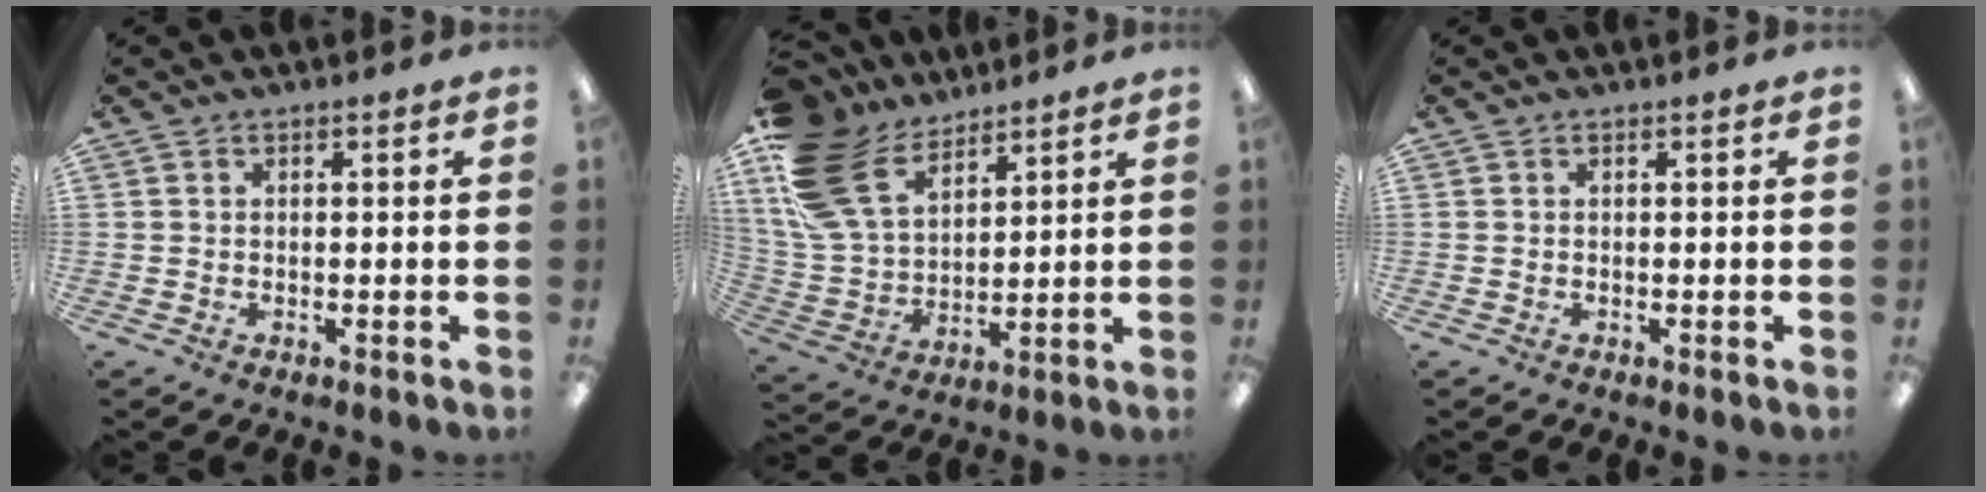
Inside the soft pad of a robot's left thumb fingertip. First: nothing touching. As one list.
[{"total": 19.0, "force": [10.9, 11.4, 10.6], "torque": [-0.264, -0.043, 0.206]}, {"total": 0.0}]